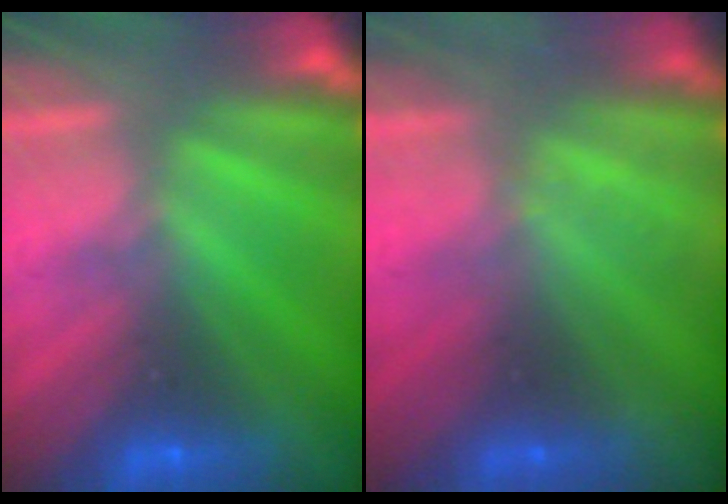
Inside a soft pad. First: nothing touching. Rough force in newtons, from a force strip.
{"total": 2.2}